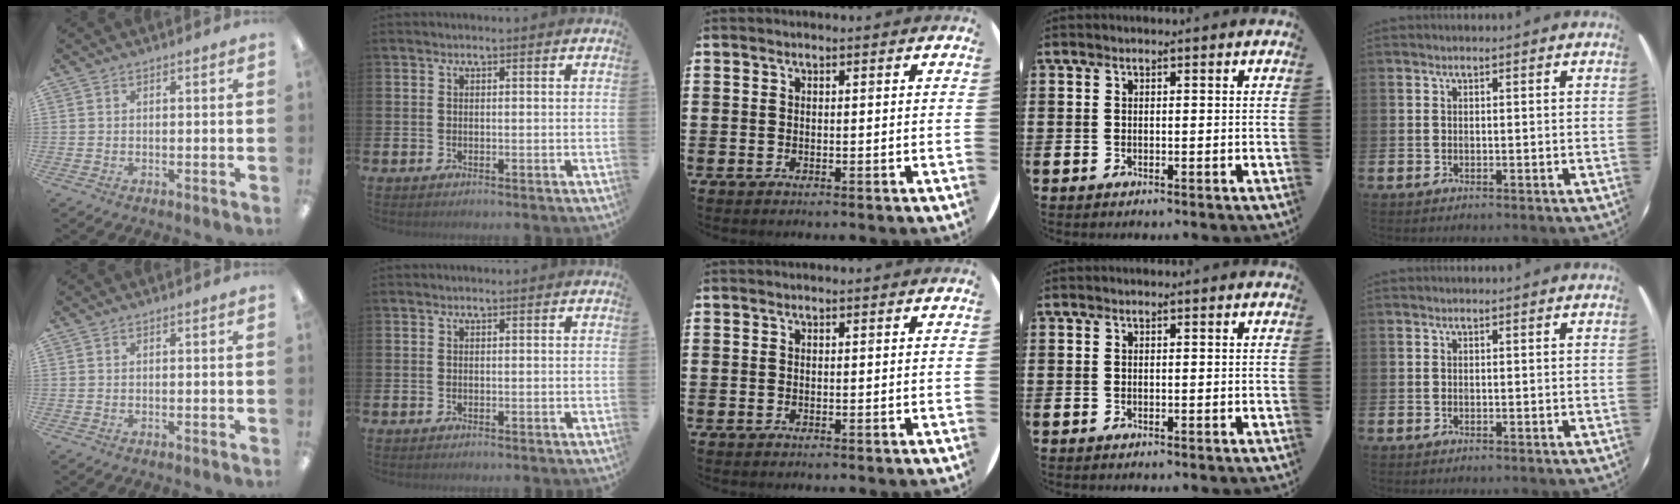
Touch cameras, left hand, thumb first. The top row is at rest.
{}